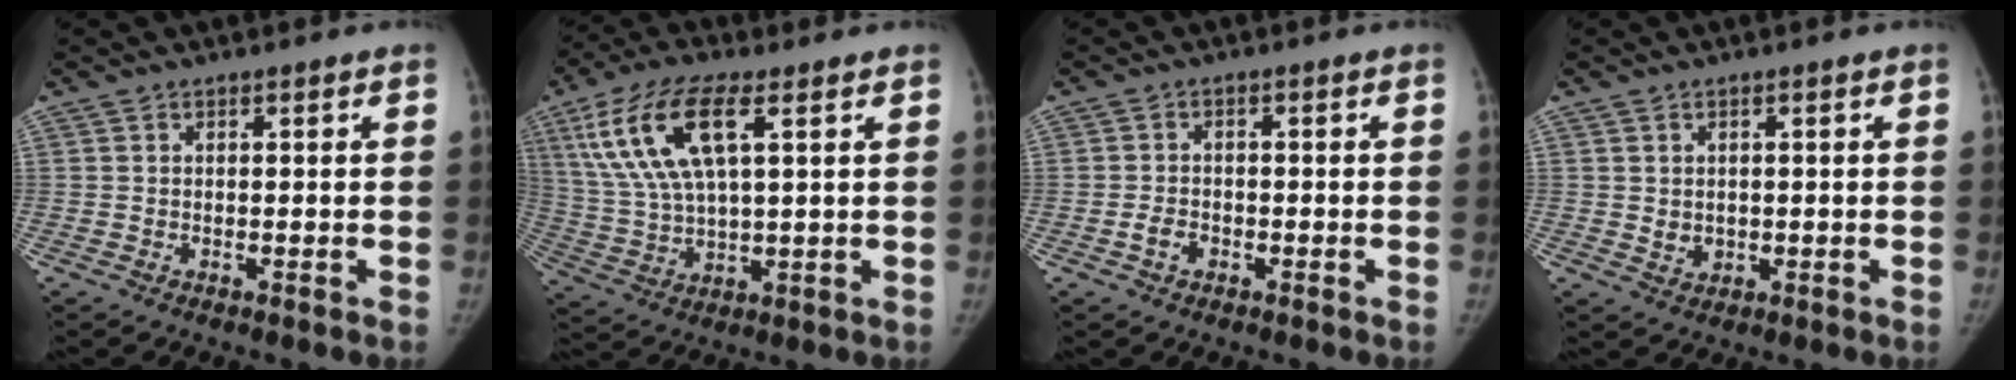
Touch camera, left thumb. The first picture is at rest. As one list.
[{"total": 15.8, "force": [6.0, 6.2, 13.2], "torque": [-0.272, 0.000, 0.117]}, {"total": 2.7, "force": [-1.3, 1.9, 1.4], "torque": [-0.021, 0.014, -0.023]}, {"total": 2.4, "force": [0.0, 2.1, 1.2], "torque": [-0.009, -0.001, 0.007]}]